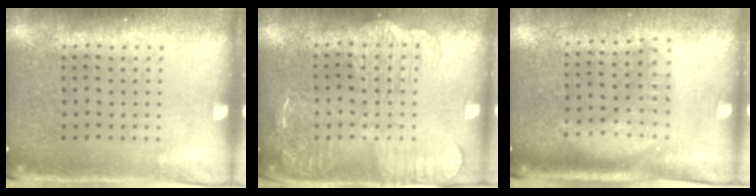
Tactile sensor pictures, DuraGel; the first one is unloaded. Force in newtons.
{"total": 2.2, "press": 2.1, "slide": 0.5}
{"total": 1.7, "press": 1.5, "slide": 0.9}